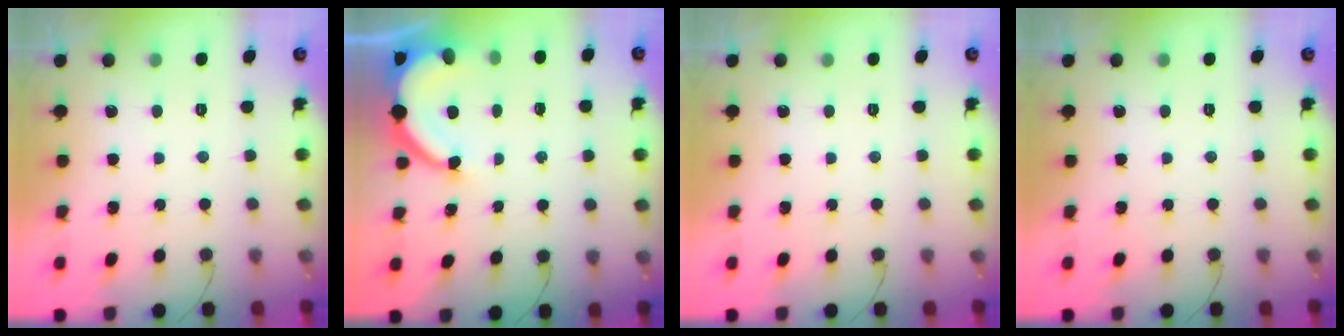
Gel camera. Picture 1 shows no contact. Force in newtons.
{"total": 7.3, "press": 7.3, "slide": 0.7}
{"total": 0.0}
{"total": 0.0}